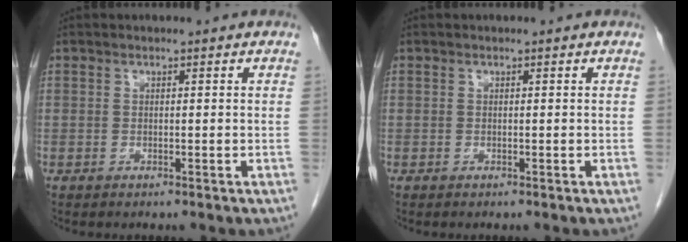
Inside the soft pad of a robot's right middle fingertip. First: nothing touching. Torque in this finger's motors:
{"motor_torque": [-0.06, 0.06, 0.00, 0.00]}